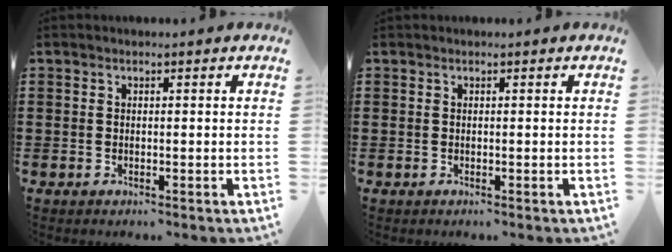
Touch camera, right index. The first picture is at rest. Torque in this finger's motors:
{"motor_torque": [0.03, 1.54, 0.19, 0.03]}